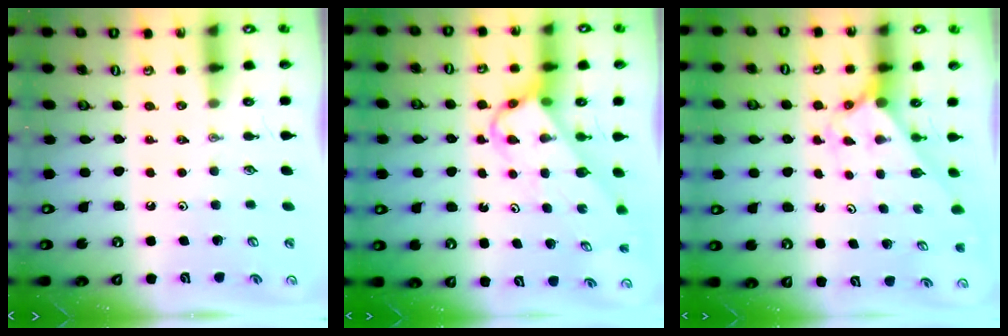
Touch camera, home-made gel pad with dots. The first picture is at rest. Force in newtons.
{"total": 4.8, "press": 4.8, "slide": 0.4}
{"total": 2.1, "press": 2.1, "slide": 0.1}